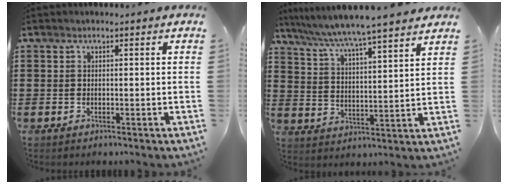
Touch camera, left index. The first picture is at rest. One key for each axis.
{"total": 6.3, "fx": 5.8, "fy": -0.9, "fz": 2.4, "tx": -0.073, "ty": -0.040, "tz": 0.095}